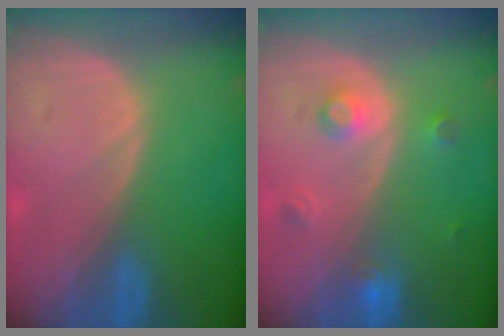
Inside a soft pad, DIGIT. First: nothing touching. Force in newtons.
{"total": 3.5, "press": 3.1, "slide": 1.7}